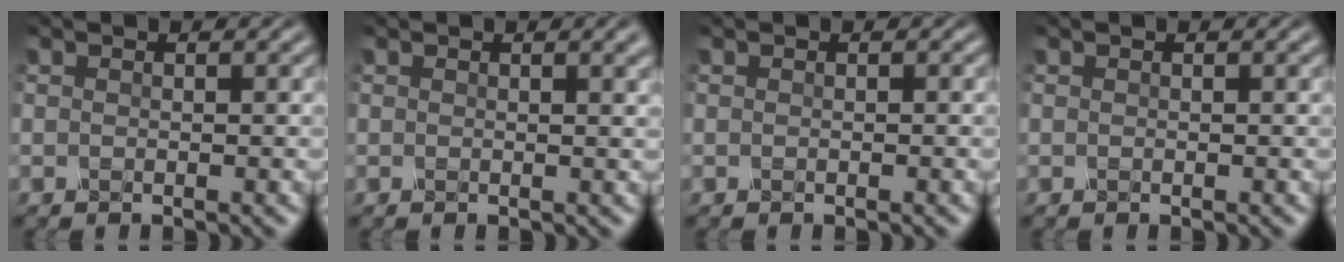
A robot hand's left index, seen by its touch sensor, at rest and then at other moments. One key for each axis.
{"total": 1.7, "fx": 0.9, "fy": 0.6, "fz": 1.3, "tx": -0.009, "ty": 0.005, "tz": 0.011}
{"total": 0.0}
{"total": 0.0}